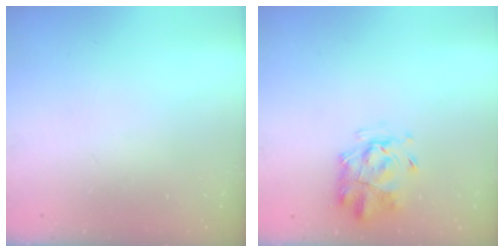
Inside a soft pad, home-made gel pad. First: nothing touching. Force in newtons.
{"total": 2.6, "press": 2.4, "slide": 0.9}